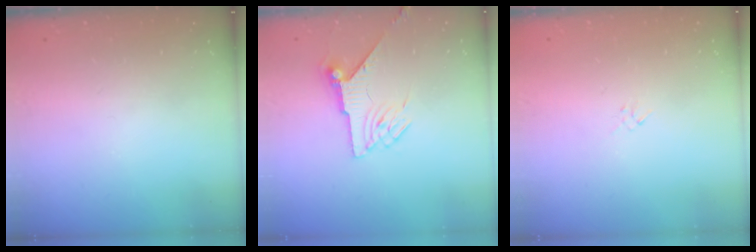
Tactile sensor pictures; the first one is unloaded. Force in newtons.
{"total": 7.3, "press": 7.3, "slide": 0.7}
{"total": 1.3, "press": 1.3, "slide": 0.4}